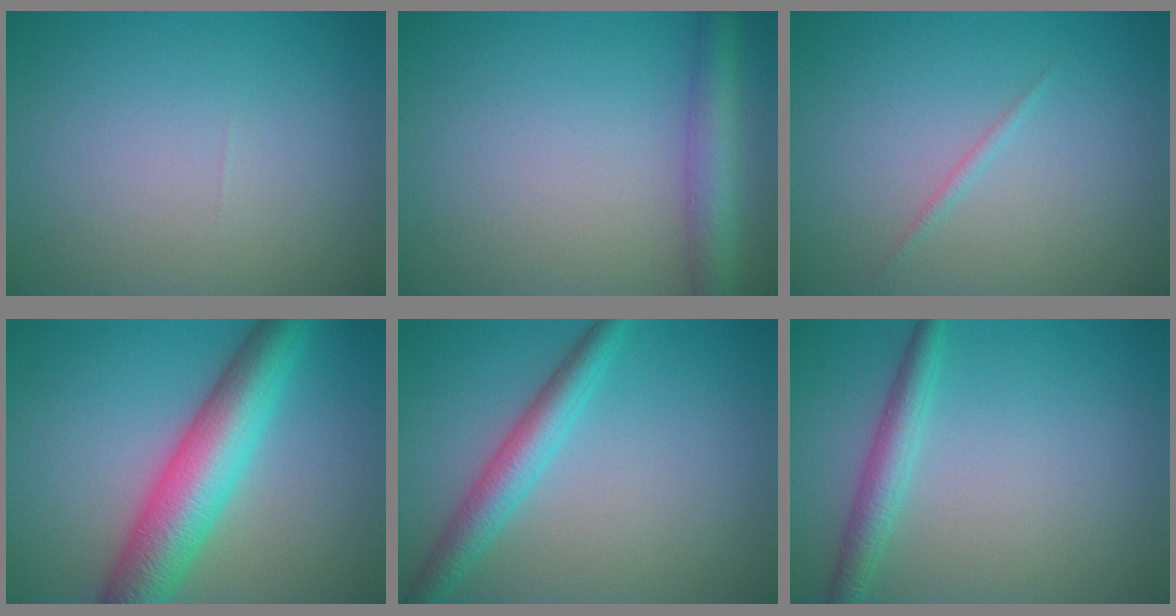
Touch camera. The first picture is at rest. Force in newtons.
{"total": 4.4, "press": 4.4, "slide": 0.1}
{"total": 0.6, "press": 0.6, "slide": 0.0}
{"total": 8.4, "press": 8.4, "slide": 0.2}
{"total": 3.8, "press": 3.8, "slide": 0.1}
{"total": 2.7, "press": 2.7, "slide": 0.1}